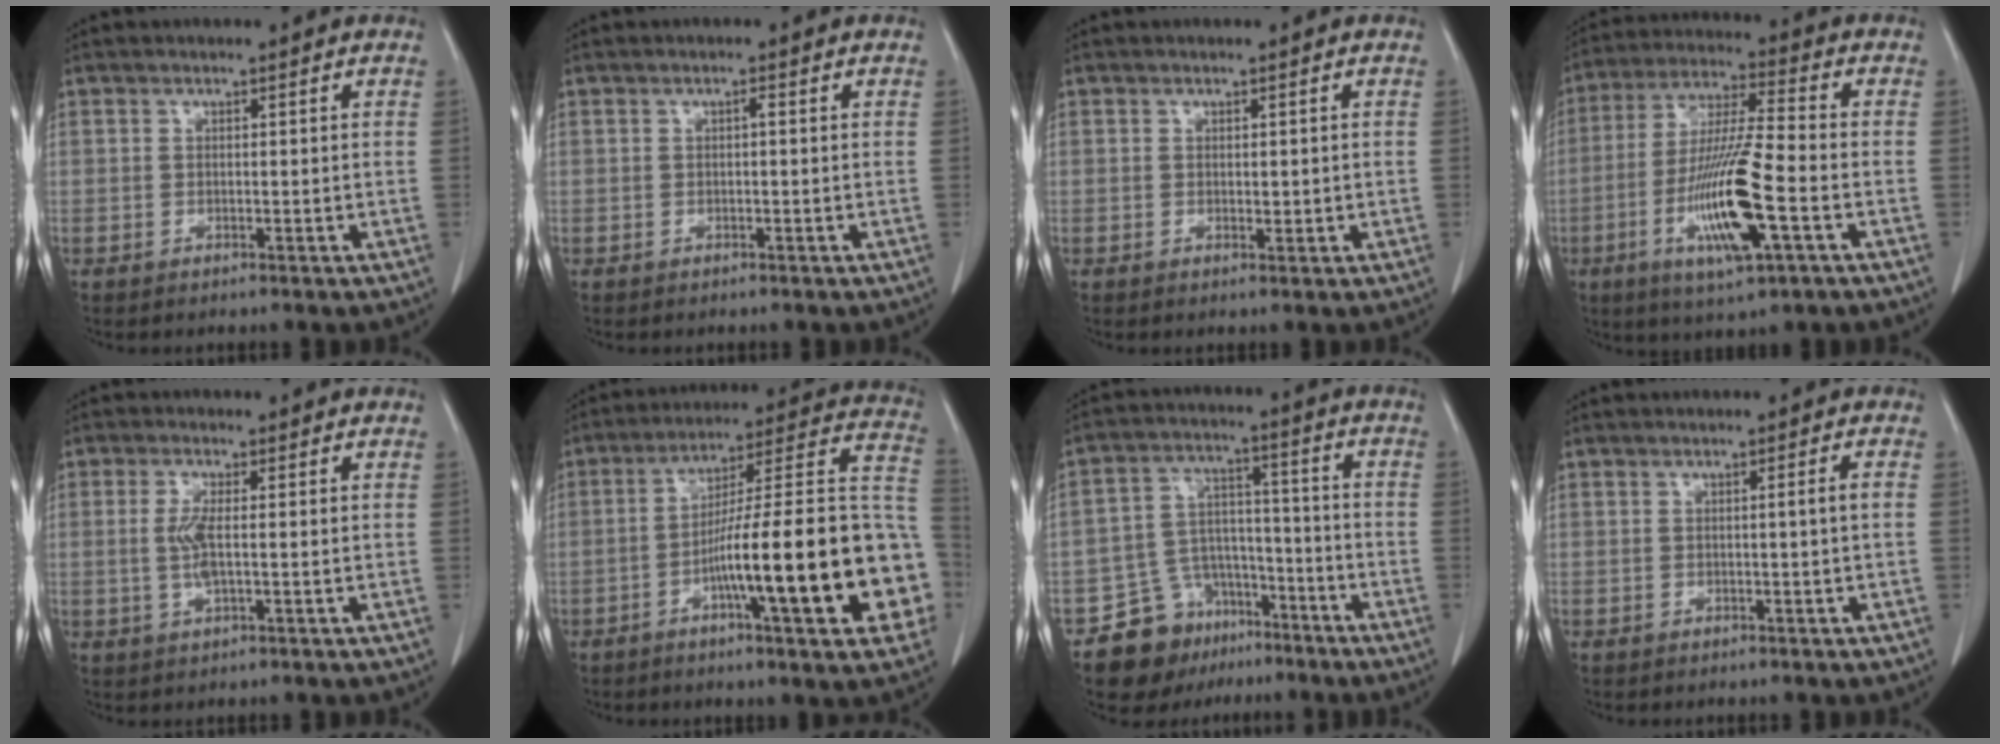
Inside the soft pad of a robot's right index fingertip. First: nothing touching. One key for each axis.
{"total": 0.6, "fx": 0.0, "fy": 0.1, "fz": 0.6, "tx": -0.011, "ty": 0.002, "tz": 0.001}
{"total": 1.1, "fx": 0.1, "fy": 0.6, "fz": 0.9, "tx": -0.008, "ty": -0.001, "tz": 0.006}
{"total": 14.7, "fx": -4.7, "fy": 1.3, "fz": 13.9, "tx": -0.272, "ty": -0.015, "tz": -0.083}
{"total": 3.5, "fx": 0.1, "fy": 0.9, "fz": 3.4, "tx": -0.074, "ty": -0.004, "tz": 0.003}
{"total": 23.9, "fx": -6.4, "fy": 2.6, "fz": 22.9, "tx": -0.251, "ty": 0.026, "tz": -0.090}
{"total": 11.0, "fx": -7.6, "fy": 7.4, "fz": 3.0, "tx": -0.051, "ty": 0.044, "tz": -0.121}
{"total": 1.3, "fx": -0.2, "fy": -0.4, "fz": 1.2, "tx": -0.019, "ty": 0.000, "tz": -0.001}